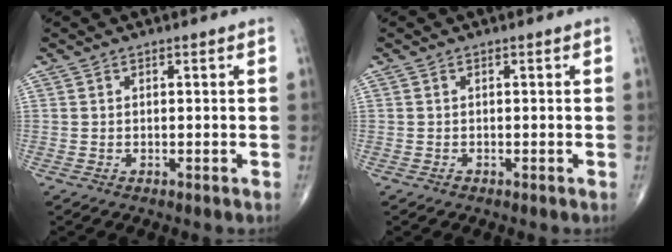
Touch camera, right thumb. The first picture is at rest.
{"total": 0.0}